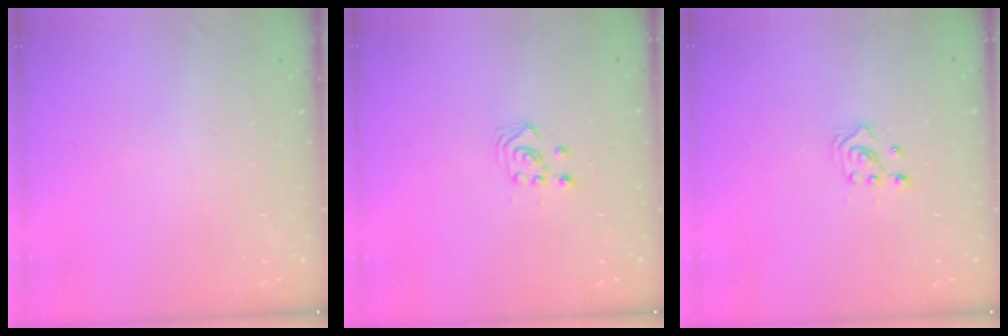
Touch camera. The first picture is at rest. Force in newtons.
{"total": 2.6, "press": 2.6, "slide": 0.3}
{"total": 2.6, "press": 2.4, "slide": 1.0}